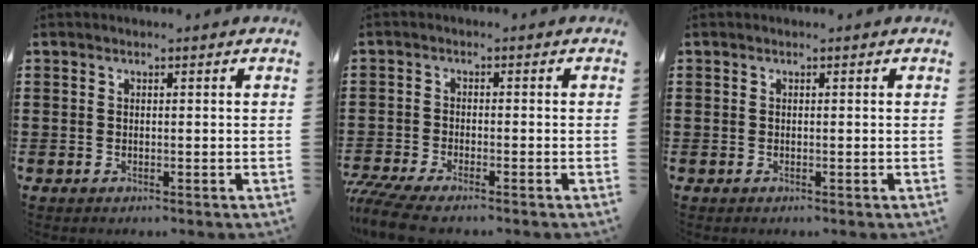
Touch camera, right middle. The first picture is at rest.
{"total": 4.0, "force": [-3.6, 0.3, 1.6], "torque": [-0.055, -0.017, -0.079]}
{"total": 0.0}